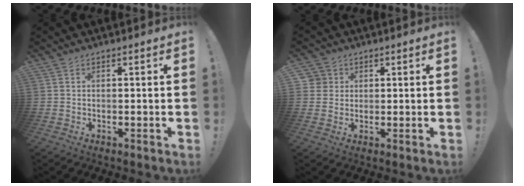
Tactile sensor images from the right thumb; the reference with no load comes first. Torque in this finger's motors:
{"motor_torque": [-0.10, 0.12, 0.22, -0.13, 0.00]}